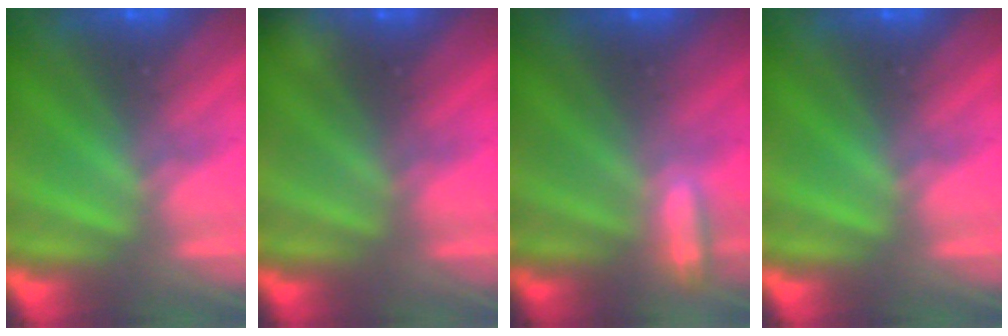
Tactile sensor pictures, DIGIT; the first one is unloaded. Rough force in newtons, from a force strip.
{"total": 2.3}
{"total": 1.9}
{"total": 0.0}